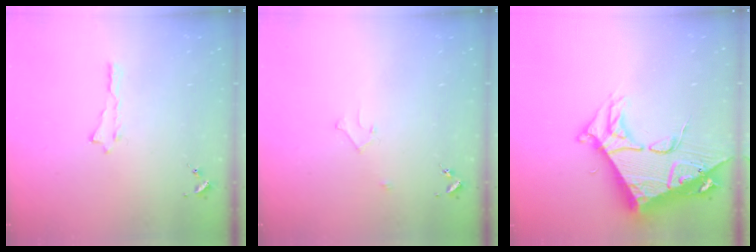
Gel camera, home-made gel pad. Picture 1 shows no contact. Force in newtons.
{"total": 2.2, "press": 2.2, "slide": 0.2}
{"total": 11.1, "press": 11.1, "slide": 1.3}